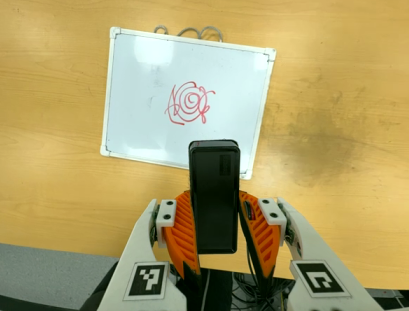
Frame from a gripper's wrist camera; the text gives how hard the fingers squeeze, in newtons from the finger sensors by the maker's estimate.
{"total": 4.2, "left": 3.0, "right": 5.4}